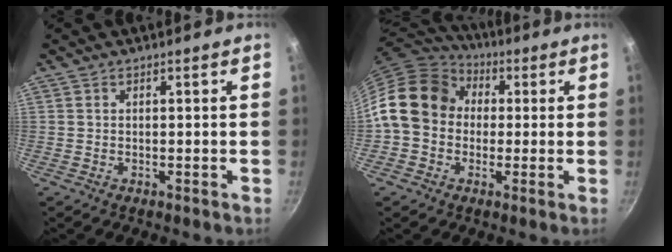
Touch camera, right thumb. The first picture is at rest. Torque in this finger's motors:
{"motor_torque": [1.41, 3.19, 1.19, -1.04, 0.41]}